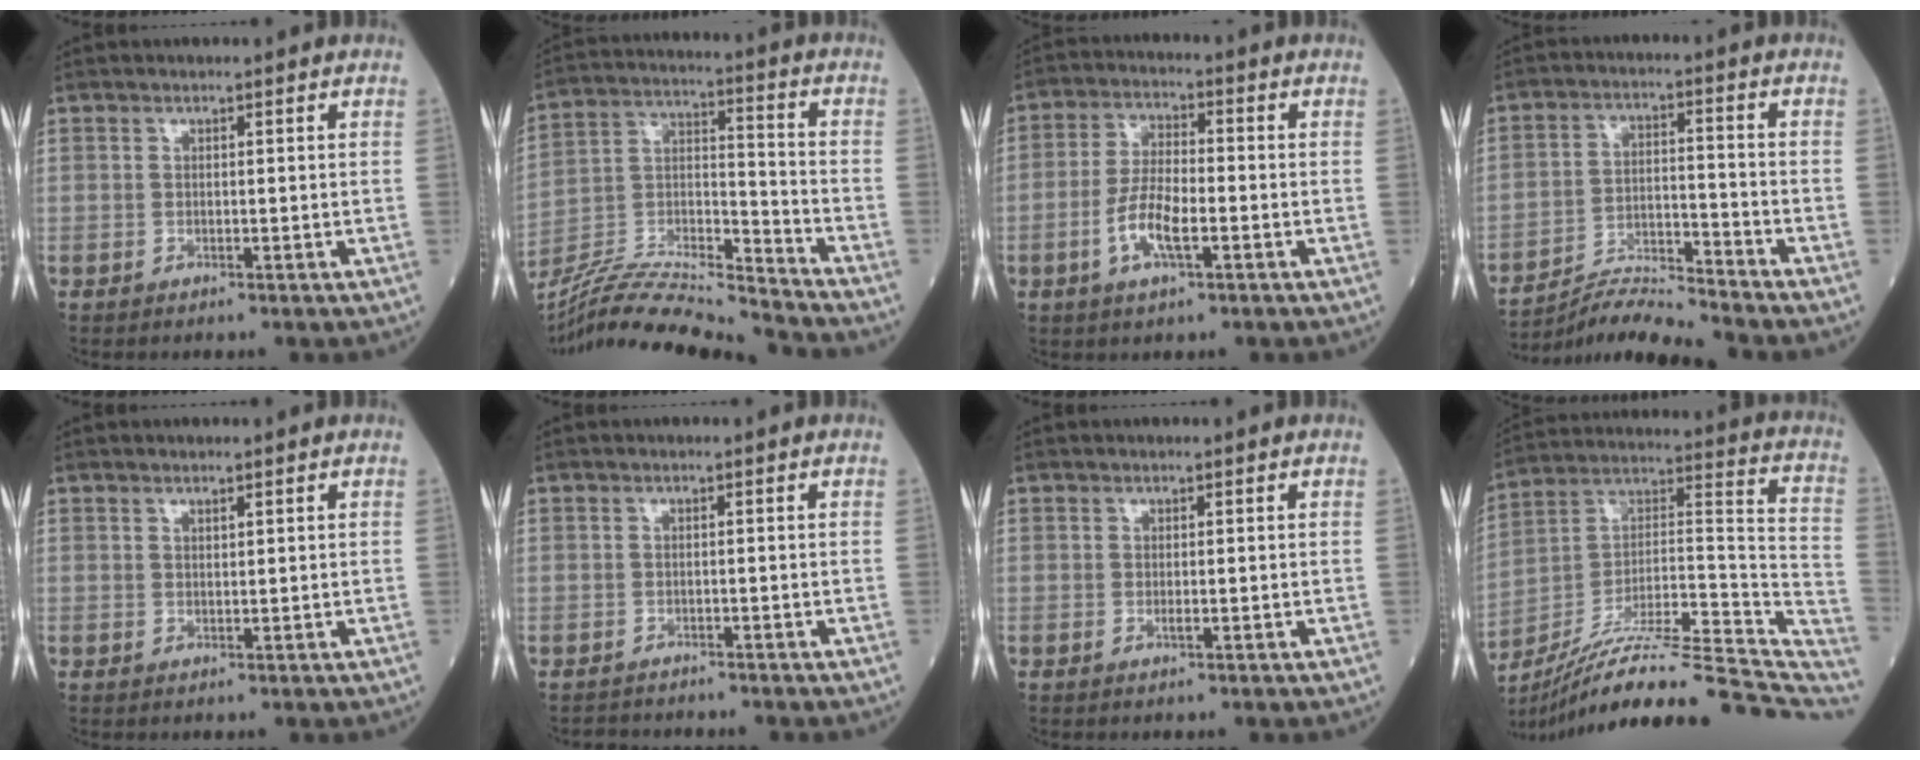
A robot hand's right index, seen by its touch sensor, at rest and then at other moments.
{"total": 17.9, "force": [-17.0, -0.7, 5.8], "torque": [-0.107, 0.008, -0.302]}
{"total": 7.2, "force": [-2.4, 2.0, 6.5], "torque": [-0.135, 0.000, -0.046]}
{"total": 8.1, "force": [-7.8, -1.9, 0.7], "torque": [-0.020, 0.008, -0.139]}
{"total": 0.6, "force": [0.5, 0.1, 0.3], "torque": [-0.008, -0.003, 0.011]}
{"total": 1.6, "force": [-1.6, 0.3, -0.4], "torque": [0.005, -0.005, -0.025]}
{"total": 0.5, "force": [0.0, 0.0, 0.5], "torque": [-0.013, -0.001, 0.001]}
{"total": 28.8, "force": [-24.7, 3.1, 14.5], "torque": [-0.166, 0.013, -0.367]}